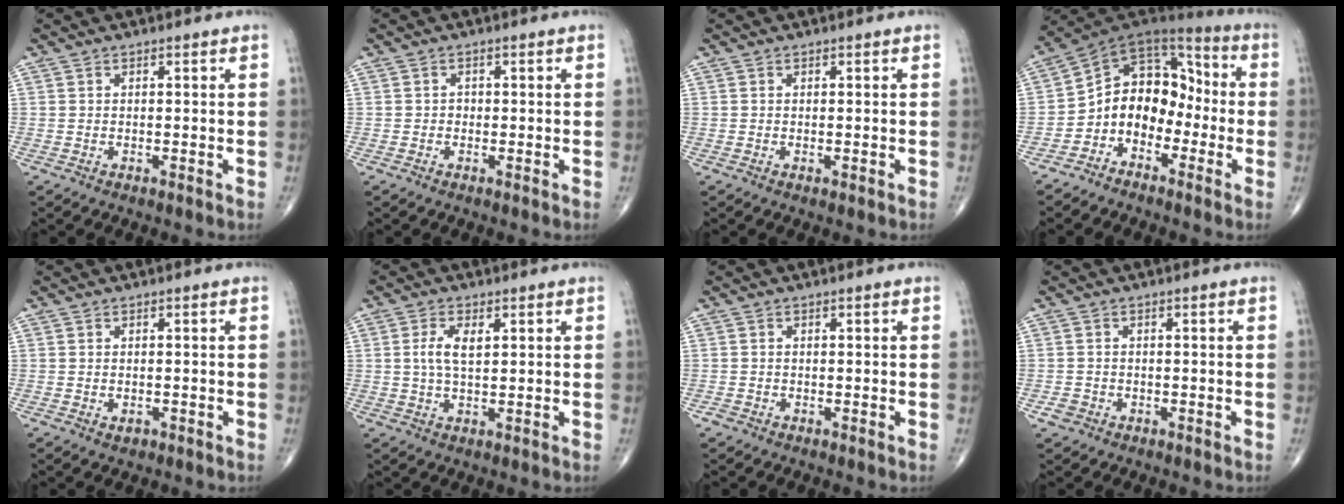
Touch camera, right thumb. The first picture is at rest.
{"total": 0.9, "force": [-0.2, 0.8, 0.3], "torque": [0.001, 0.003, -0.006]}
{"total": 0.5, "force": [-0.1, 0.2, 0.5], "torque": [-0.011, -0.003, -0.001]}
{"total": 12.5, "force": [-3.8, 9.6, 7.1], "torque": [-0.073, 0.085, -0.082]}
{"total": 1.3, "force": [-0.5, 0.9, 0.8], "torque": [-0.012, 0.001, -0.003]}
{"total": 4.7, "force": [1.1, 2.2, 4.0], "torque": [-0.086, 0.001, 0.022]}
{"total": 0.9, "force": [-0.5, 0.7, 0.2], "torque": [-0.004, 0.001, -0.013]}
{"total": 1.9, "force": [-0.9, 1.6, 0.5], "torque": [-0.008, 0.008, -0.015]}